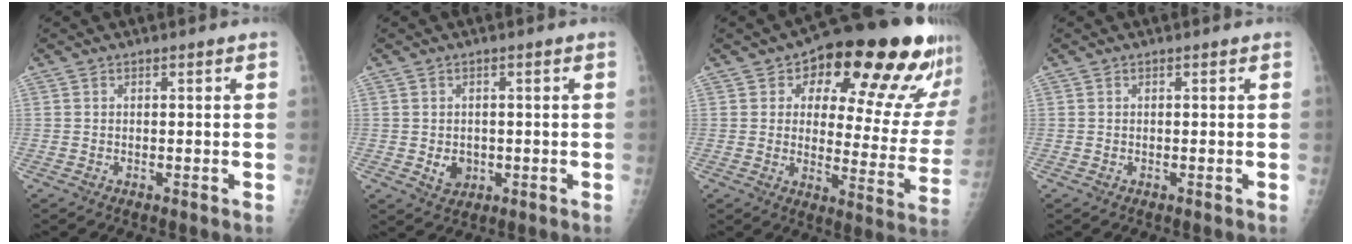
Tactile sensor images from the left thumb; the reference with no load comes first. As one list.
[{"total": 3.3, "force": [-0.4, 2.7, 1.7], "torque": [-0.014, -0.001, 0.003]}, {"total": 23.3, "force": [13.0, 9.7, 16.7], "torque": [-0.173, -0.042, 0.171]}, {"total": 0.0}]